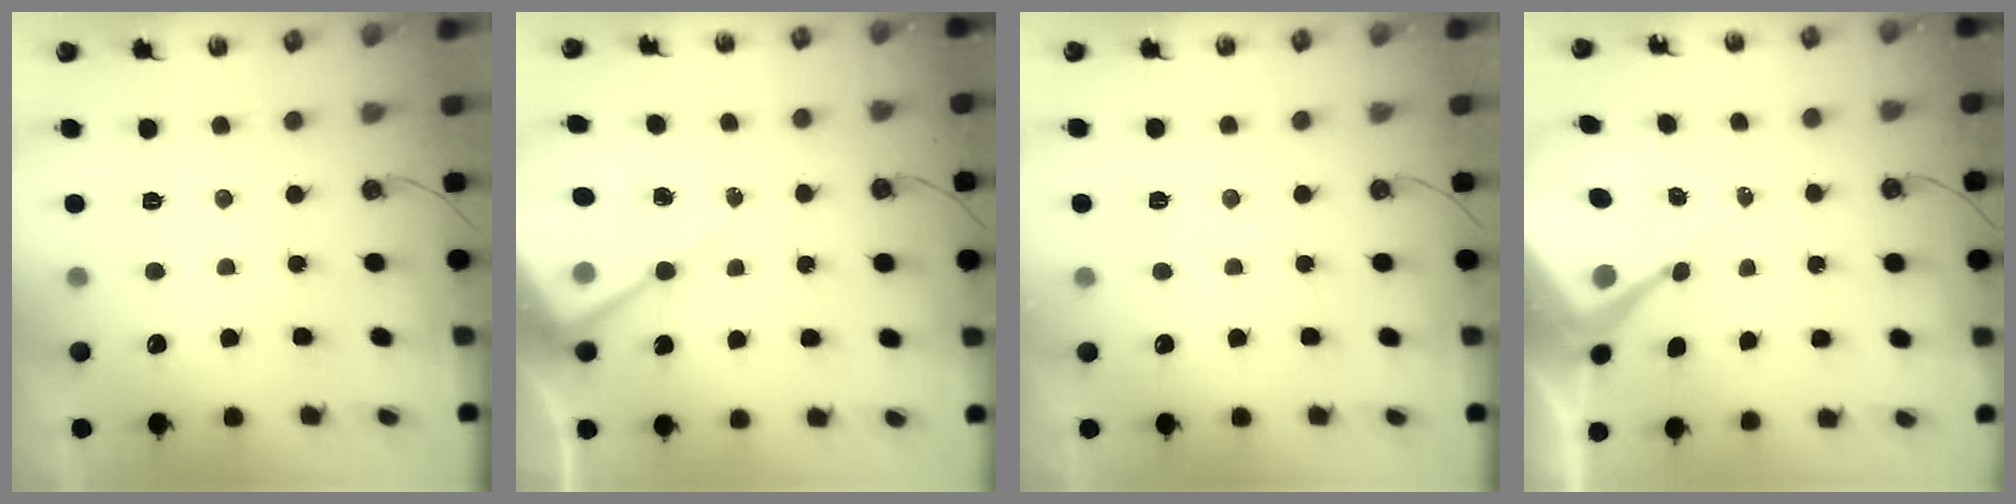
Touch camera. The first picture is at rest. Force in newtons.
{"total": 12.5, "press": 12.4, "slide": 0.9}
{"total": 3.1, "press": 3.0, "slide": 0.5}
{"total": 8.7, "press": 8.7, "slide": 0.8}